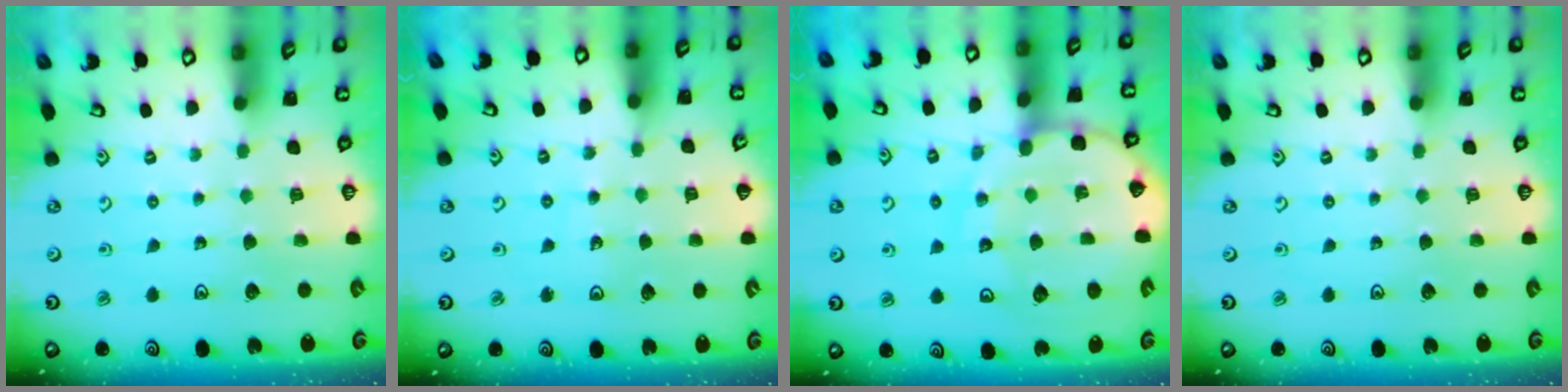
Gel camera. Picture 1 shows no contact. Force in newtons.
{"total": 4.3, "press": 4.3, "slide": 0.5}
{"total": 16.3, "press": 16.2, "slide": 2.0}
{"total": 0.0}